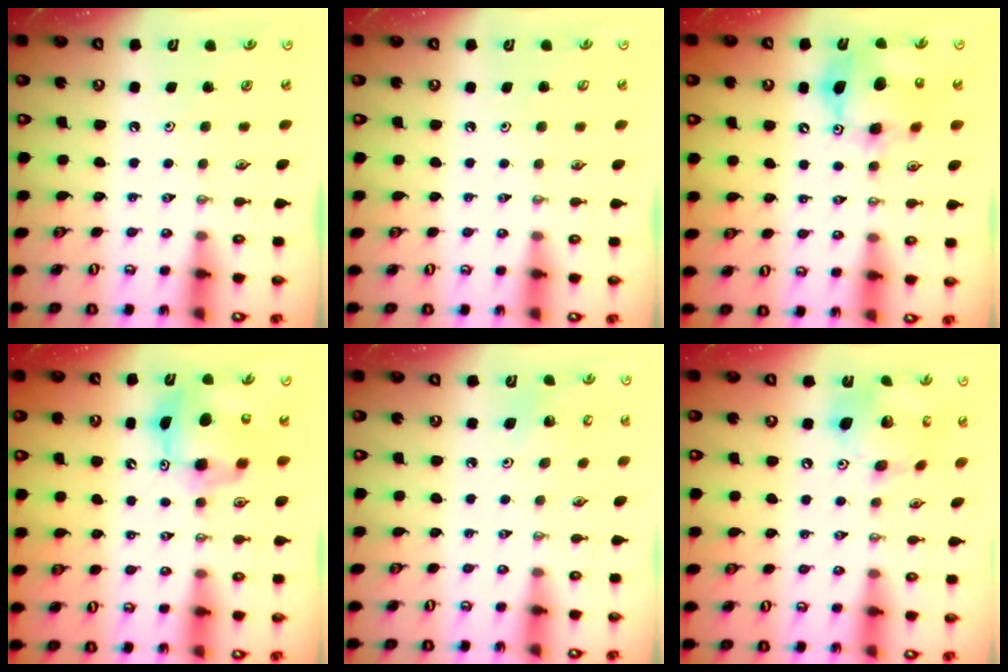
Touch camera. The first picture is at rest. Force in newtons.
{"total": 1.0, "press": 0.2, "slide": 1.0}
{"total": 12.7, "press": 12.5, "slide": 2.4}
{"total": 10.1, "press": 10.0, "slide": 0.9}
{"total": 4.6, "press": 4.2, "slide": 1.7}
{"total": 15.2, "press": 15.1, "slide": 1.9}